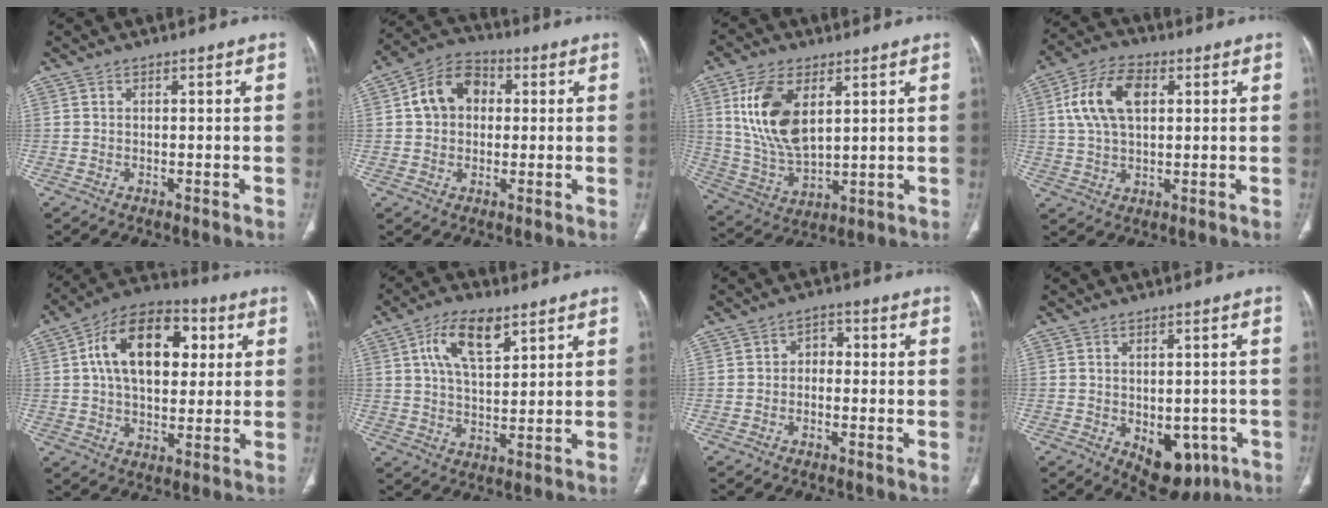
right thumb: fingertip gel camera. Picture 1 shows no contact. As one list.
[{"total": 10.2, "force": [1.7, 7.9, 6.3], "torque": [-0.089, 0.021, 0.018]}, {"total": 15.1, "force": [5.0, 8.0, 11.8], "torque": [-0.229, -0.020, 0.108]}, {"total": 11.7, "force": [3.0, 6.8, 9.0], "torque": [-0.173, 0.013, 0.054]}, {"total": 18.2, "force": [4.3, 11.0, 13.9], "torque": [-0.196, 0.012, 0.063]}, {"total": 10.0, "force": [4.8, 4.6, 7.5], "torque": [-0.125, -0.014, 0.089]}, {"total": 3.0, "force": [-0.5, 2.3, 1.9], "torque": [-0.013, 0.017, -0.021]}, {"total": 9.6, "force": [-3.3, 6.0, 6.8], "torque": [-0.056, 0.007, -0.026]}]